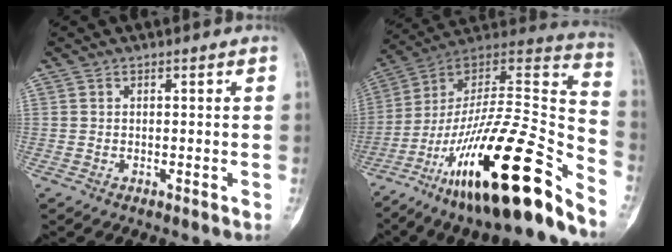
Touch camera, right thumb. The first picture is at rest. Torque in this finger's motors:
{"motor_torque": [3.43, 1.58, 1.83, -0.94, 0.70]}